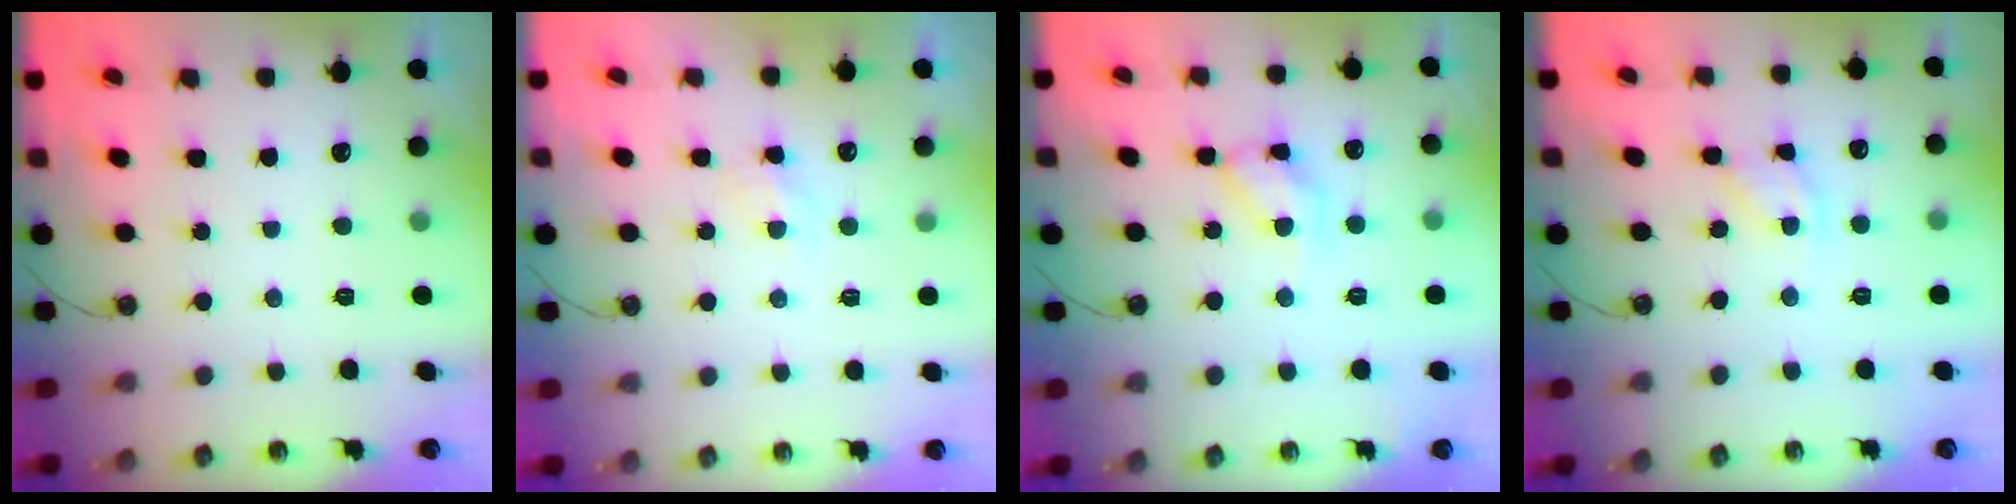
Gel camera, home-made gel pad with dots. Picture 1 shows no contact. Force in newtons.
{"total": 3.0, "press": 2.9, "slide": 0.5}
{"total": 10.6, "press": 10.5, "slide": 0.9}
{"total": 5.7, "press": 5.7, "slide": 0.4}